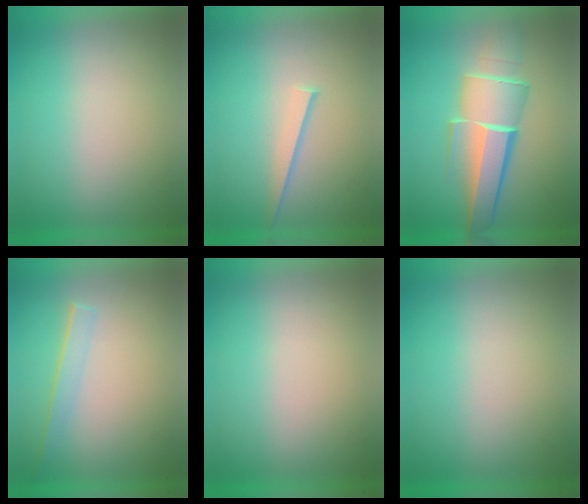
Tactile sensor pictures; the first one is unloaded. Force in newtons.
{"total": 1.1}
{"total": 6.7}
{"total": 1.4}
{"total": 0.0}
{"total": 0.0}